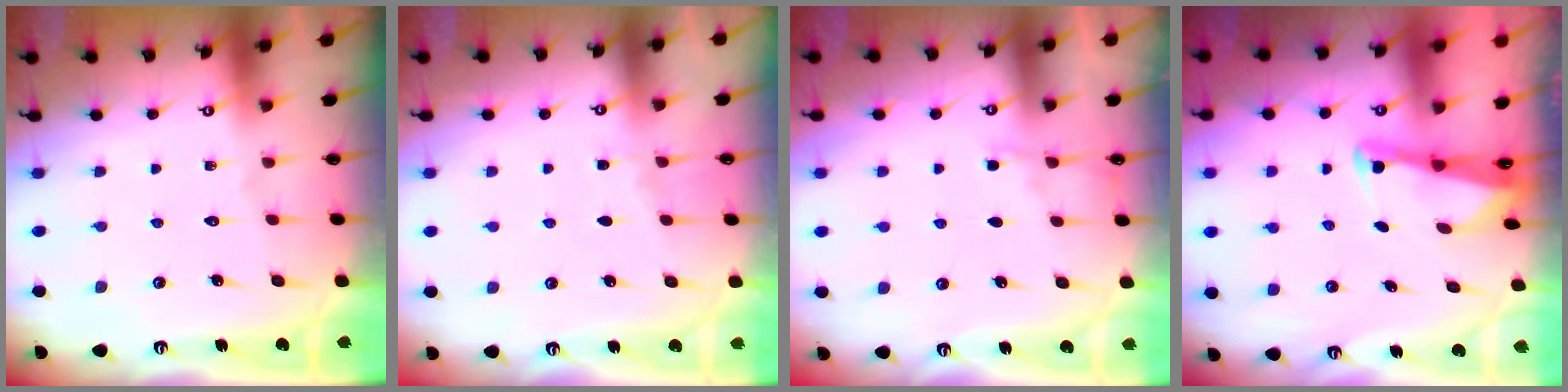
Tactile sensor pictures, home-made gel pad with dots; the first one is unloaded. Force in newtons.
{"total": 3.2, "press": 3.1, "slide": 0.5}
{"total": 2.2, "press": 2.2, "slide": 0.4}
{"total": 2.5, "press": 2.5, "slide": 0.2}